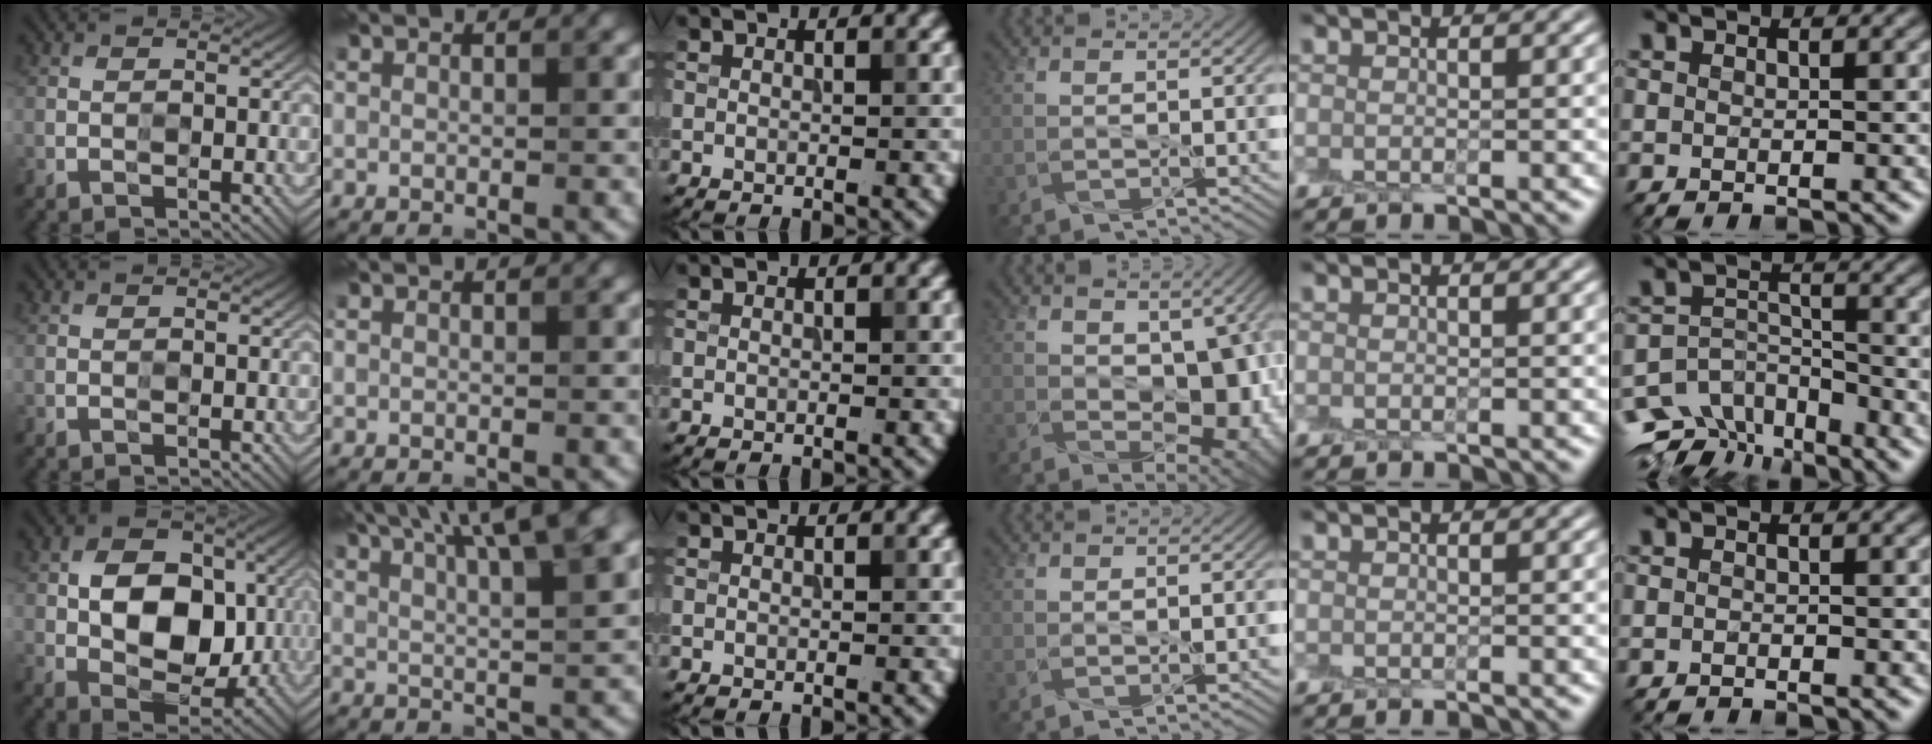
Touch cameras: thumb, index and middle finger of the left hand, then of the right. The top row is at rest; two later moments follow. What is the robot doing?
{"motion": "peel", "object": "cling film"}